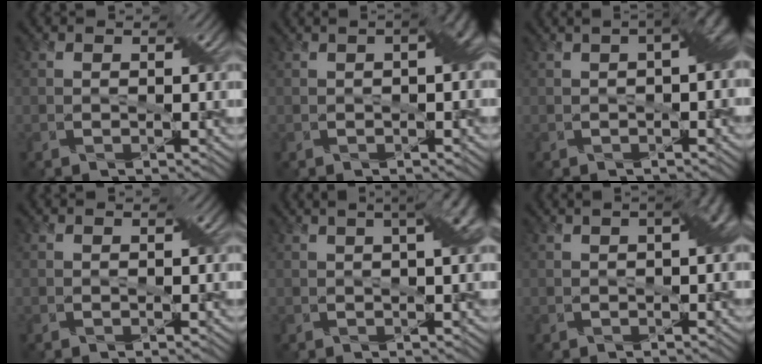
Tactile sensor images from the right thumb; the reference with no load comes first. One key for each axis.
{"total": 3.1, "fx": 0.2, "fy": 1.0, "fz": 2.9, "tx": -0.037, "ty": 0.010, "tz": 0.005}
{"total": 4.3, "fx": 0.2, "fy": 1.3, "fz": 4.1, "tx": -0.047, "ty": 0.012, "tz": 0.007}
{"total": 0.0}
{"total": 5.8, "fx": 1.8, "fy": 1.9, "fz": 5.1, "tx": -0.044, "ty": 0.031, "tz": 0.010}
{"total": 2.8, "fx": 0.4, "fy": 0.6, "fz": 2.7, "tx": -0.036, "ty": 0.015, "tz": 0.007}